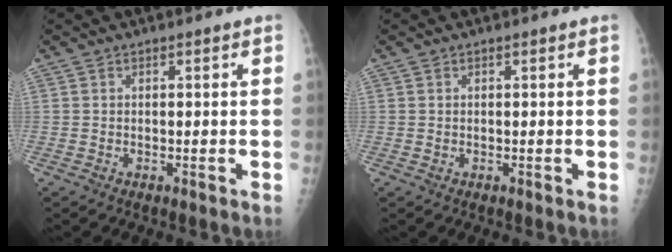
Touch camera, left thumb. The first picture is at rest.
{"total": 0.6, "force": [0.2, 0.4, 0.4], "torque": [-0.002, 0.000, 0.003]}